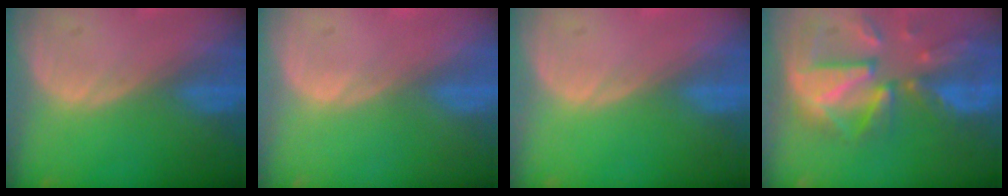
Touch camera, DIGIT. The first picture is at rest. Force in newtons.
{"total": 0.6, "press": 0.1, "slide": 0.6}
{"total": 0.0}
{"total": 12.0, "press": 10.4, "slide": 6.0}